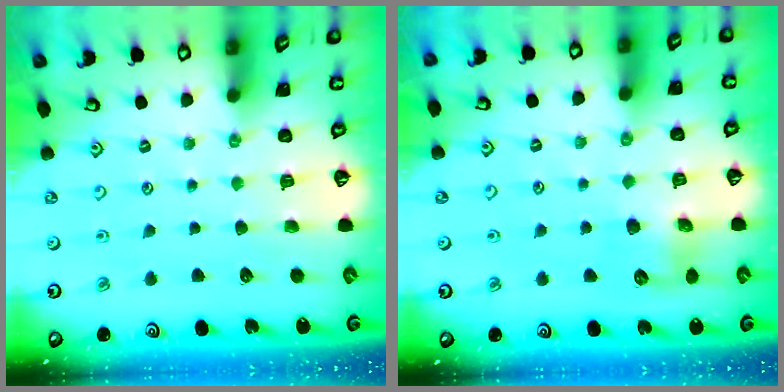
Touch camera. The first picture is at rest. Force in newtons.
{"total": 6.6, "press": 6.6, "slide": 0.8}